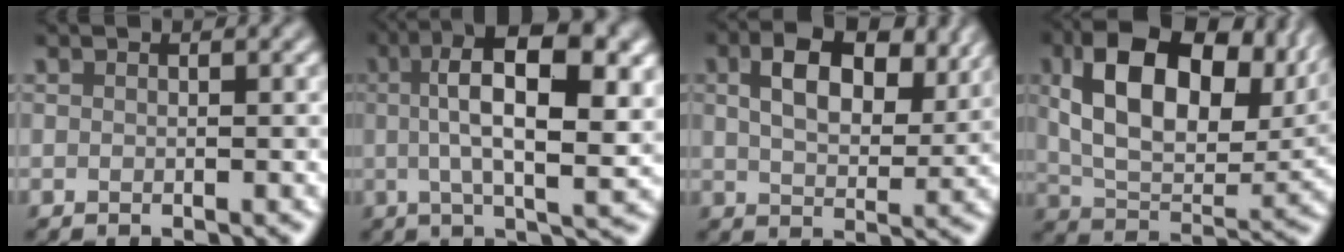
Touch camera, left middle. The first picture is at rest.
{"total": 11.1, "force": [2.6, 3.7, 10.1], "torque": [-0.157, 0.009, 0.035]}
{"total": 7.3, "force": [3.0, 4.1, 5.3], "torque": [-0.091, 0.002, 0.049]}
{"total": 14.3, "force": [5.3, 8.1, 10.5], "torque": [-0.182, 0.002, 0.103]}